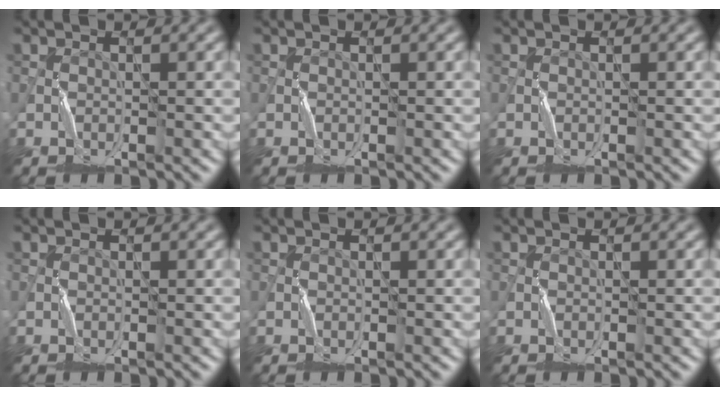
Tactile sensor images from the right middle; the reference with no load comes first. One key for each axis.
{"total": 0.0}
{"total": 0.0}
{"total": 0.0}
{"total": 0.0}
{"total": 0.0}